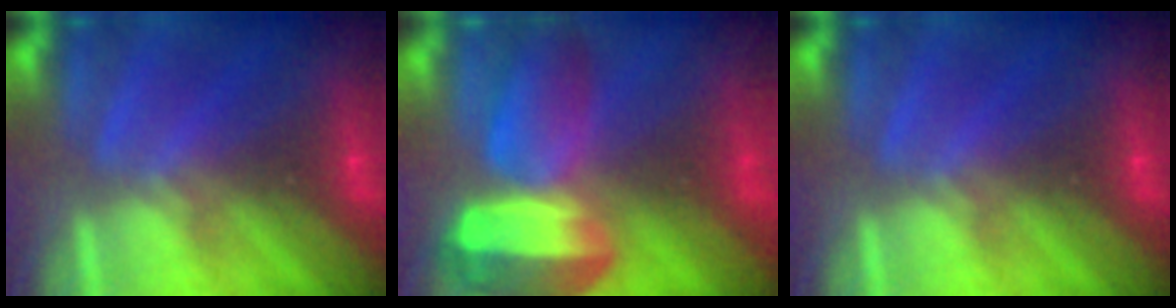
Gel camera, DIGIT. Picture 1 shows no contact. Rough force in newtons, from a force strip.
{"total": 7.0}
{"total": 0.0}